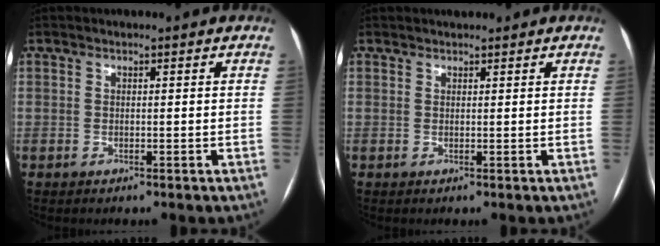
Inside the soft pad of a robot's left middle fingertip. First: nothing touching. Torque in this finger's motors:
{"motor_torque": [-0.19, -0.10, 0.07, 0.00]}